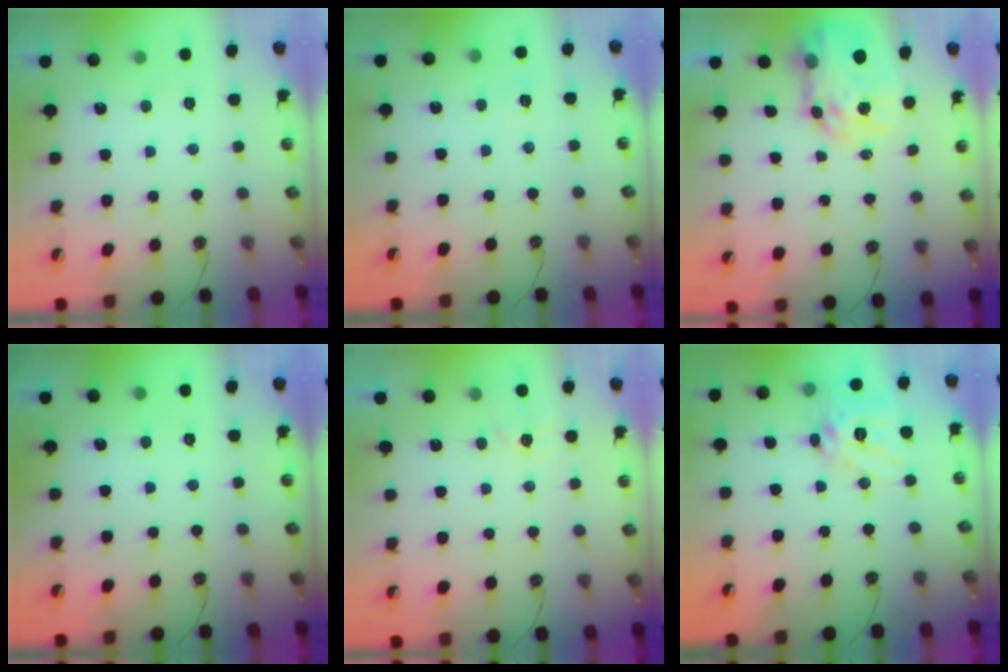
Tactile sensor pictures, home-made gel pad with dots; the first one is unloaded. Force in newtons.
{"total": 2.2, "press": 2.2, "slide": 0.3}
{"total": 10.2, "press": 10.2, "slide": 1.0}
{"total": 0.0}
{"total": 4.4, "press": 4.4, "slide": 0.5}
{"total": 15.5, "press": 15.3, "slide": 2.3}